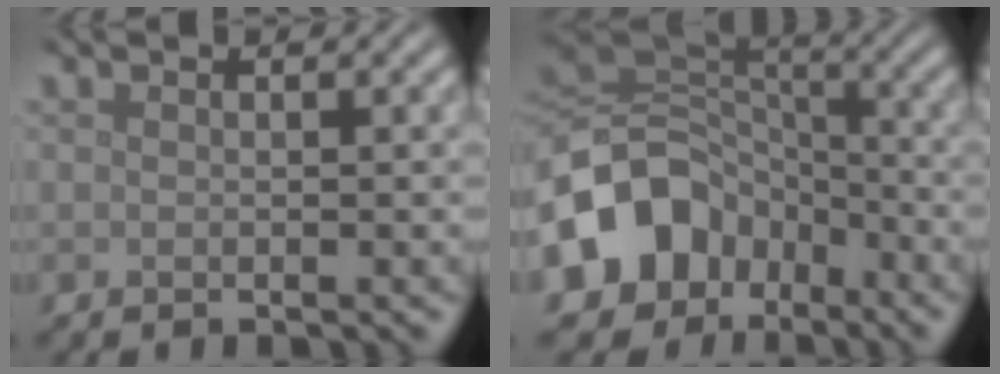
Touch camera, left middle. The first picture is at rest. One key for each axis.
{"total": 10.2, "fx": -4.9, "fy": 7.7, "fz": 4.4, "tx": -0.082, "ty": -0.002, "tz": -0.105}